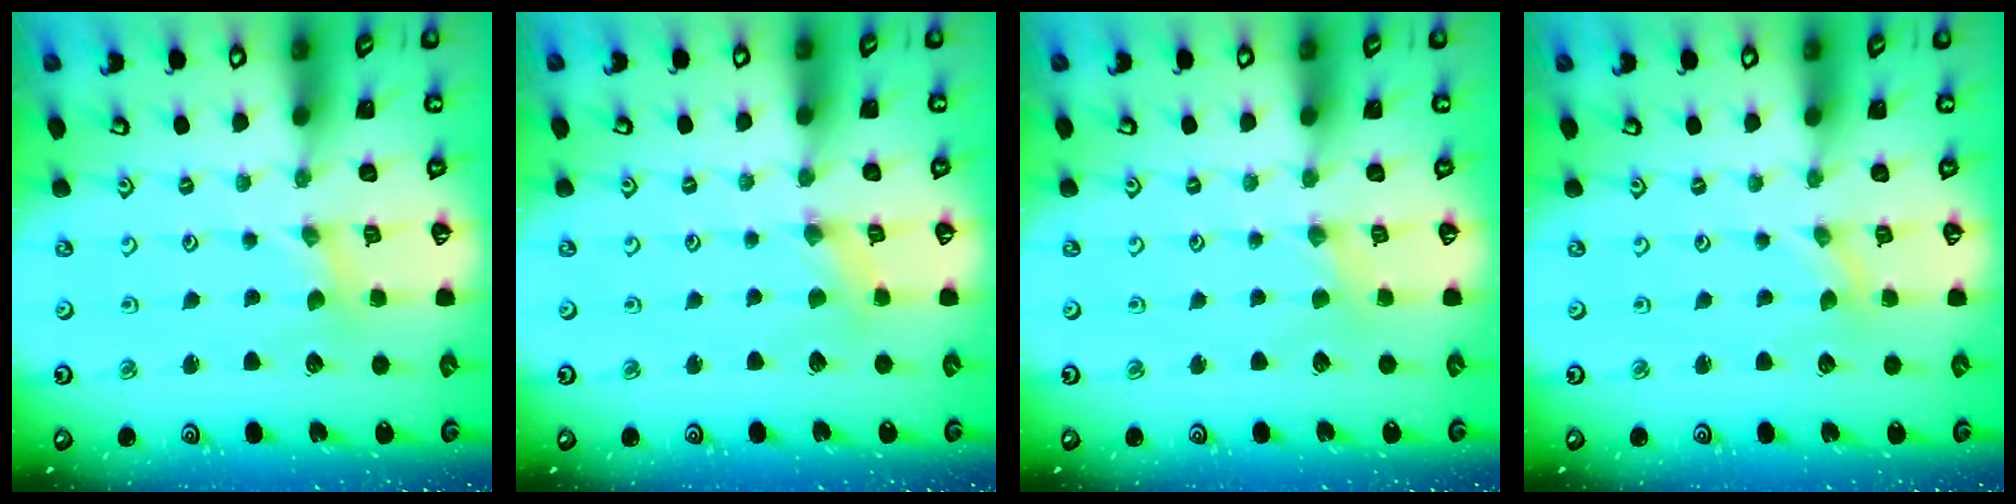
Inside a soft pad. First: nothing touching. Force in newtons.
{"total": 1.2, "press": 1.1, "slide": 0.3}
{"total": 1.6, "press": 1.5, "slide": 0.4}
{"total": 0.0}